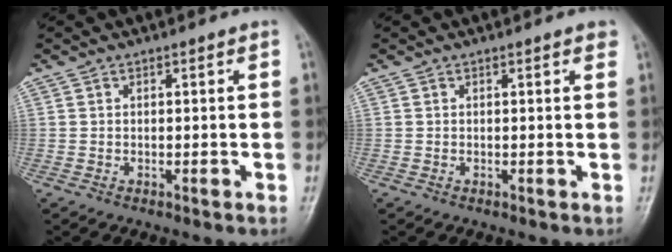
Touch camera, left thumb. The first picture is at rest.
{"total": 1.1, "force": [0.7, 0.3, 0.7], "torque": [-0.008, -0.001, 0.005]}